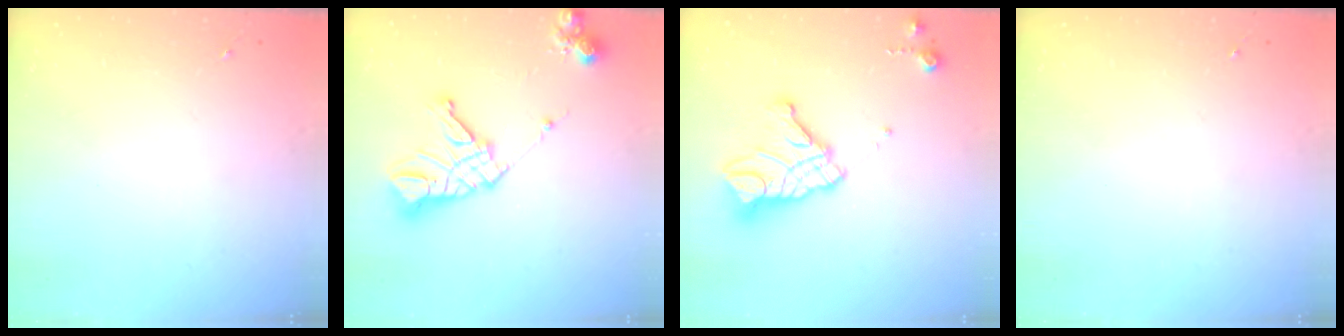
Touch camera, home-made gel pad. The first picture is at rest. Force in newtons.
{"total": 16.3, "press": 16.2, "slide": 1.8}
{"total": 18.0, "press": 17.9, "slide": 1.7}
{"total": 0.0}